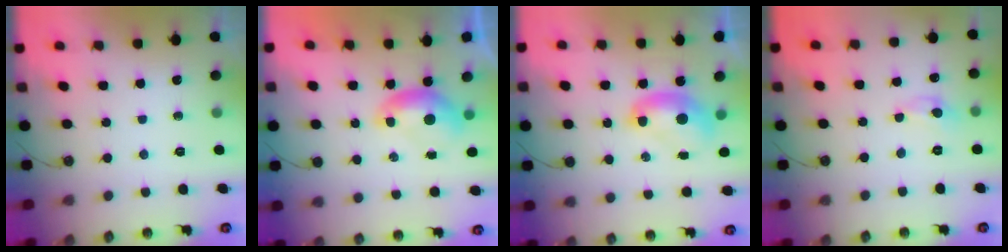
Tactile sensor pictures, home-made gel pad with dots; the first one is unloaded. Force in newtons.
{"total": 0.0}
{"total": 2.3, "press": 2.3, "slide": 0.2}
{"total": 0.0}